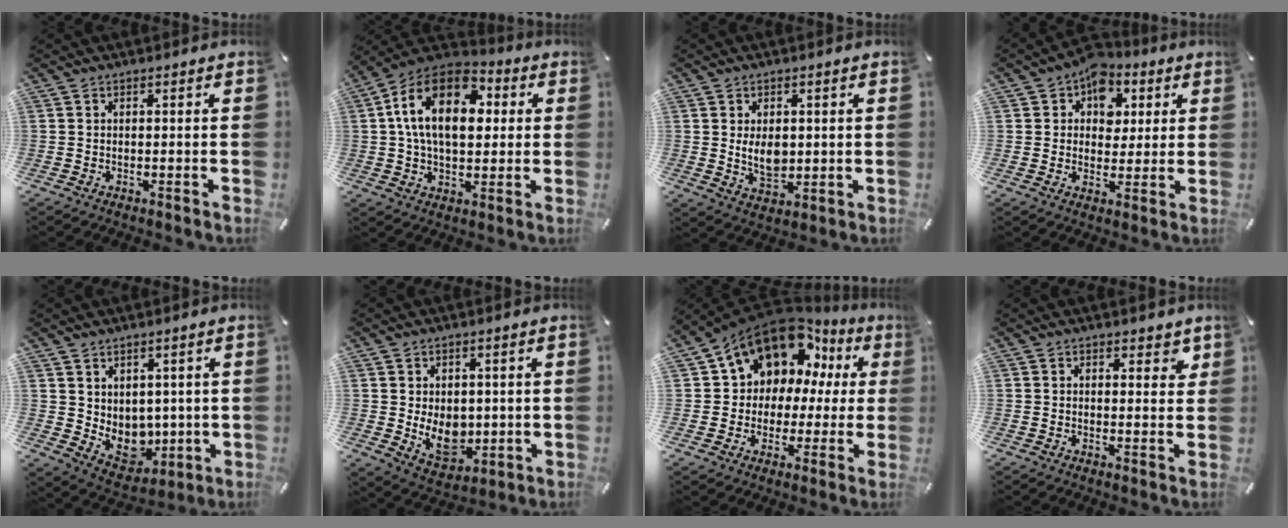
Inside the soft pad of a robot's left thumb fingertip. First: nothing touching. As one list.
[{"total": 17.8, "force": [4.1, 11.4, 13.0], "torque": [-0.253, -0.003, 0.066]}, {"total": 6.5, "force": [0.7, 4.3, 4.8], "torque": [-0.090, -0.011, 0.004]}, {"total": 8.8, "force": [3.0, 7.4, 3.7], "torque": [-0.049, -0.021, 0.050]}, {"total": 7.9, "force": [1.7, 7.2, 2.7], "torque": [-0.048, -0.034, 0.042]}, {"total": 9.0, "force": [-0.1, 7.3, 5.3], "torque": [-0.077, -0.001, 0.002]}, {"total": 13.2, "force": [7.8, 9.5, 4.9], "torque": [-0.102, -0.055, 0.145]}, {"total": 2.7, "force": [1.7, 1.7, 1.3], "torque": [-0.005, -0.004, 0.025]}]